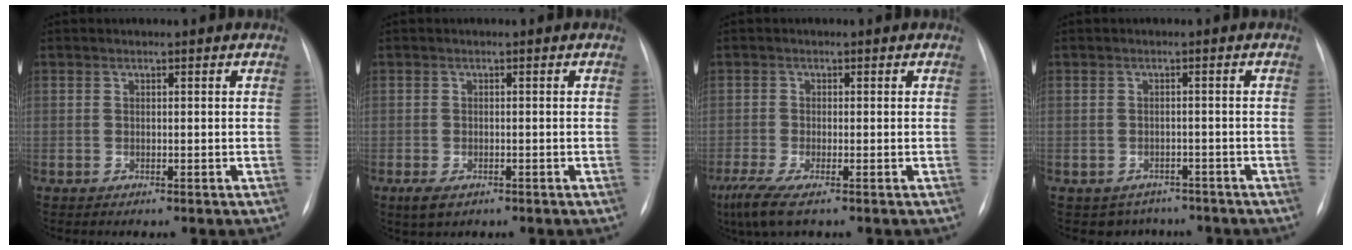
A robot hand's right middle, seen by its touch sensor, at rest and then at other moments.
{"total": 2.8, "force": [-1.4, 1.5, 1.9], "torque": [-0.041, -0.004, -0.016]}
{"total": 4.9, "force": [-2.9, 0.8, 3.8], "torque": [-0.082, -0.017, -0.054]}
{"total": 4.1, "force": [-3.2, 2.5, 0.0], "torque": [0.005, 0.014, -0.041]}